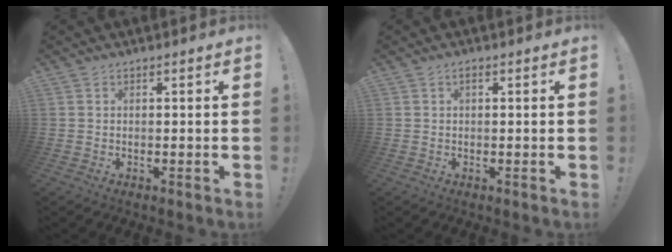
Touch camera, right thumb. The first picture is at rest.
{"total": 0.7, "force": [0.2, 0.3, 0.6], "torque": [-0.008, 0.002, 0.001]}